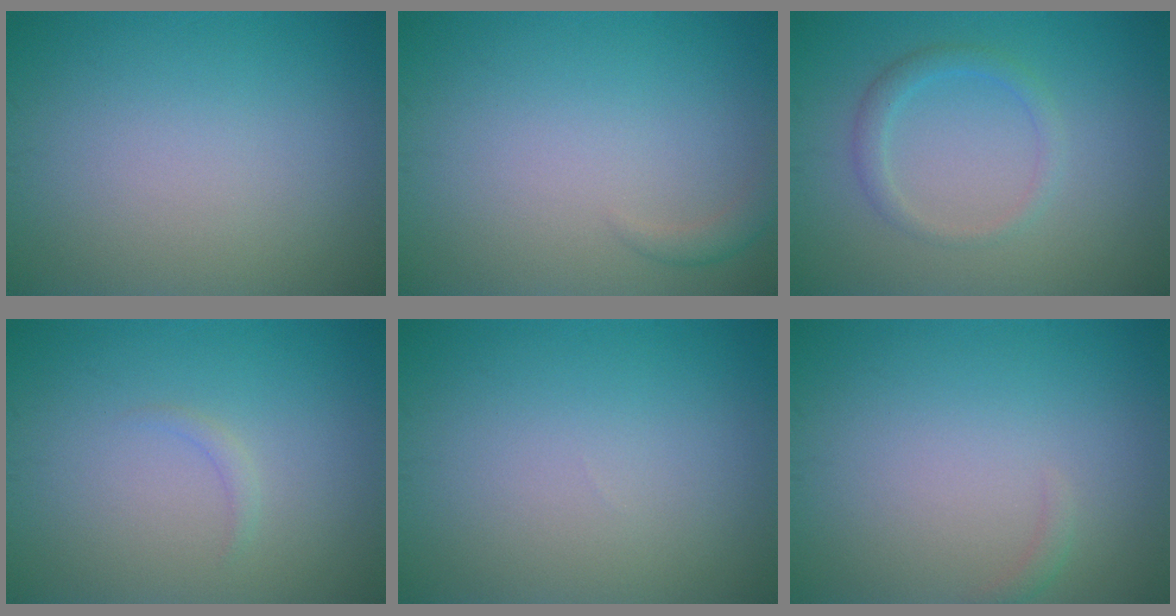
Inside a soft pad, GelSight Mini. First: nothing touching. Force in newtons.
{"total": 1.1, "press": 1.1, "slide": 0.1}
{"total": 1.9, "press": 1.9, "slide": 0.1}
{"total": 0.7, "press": 0.7, "slide": 0.1}
{"total": 0.0}
{"total": 0.7, "press": 0.7, "slide": 0.2}